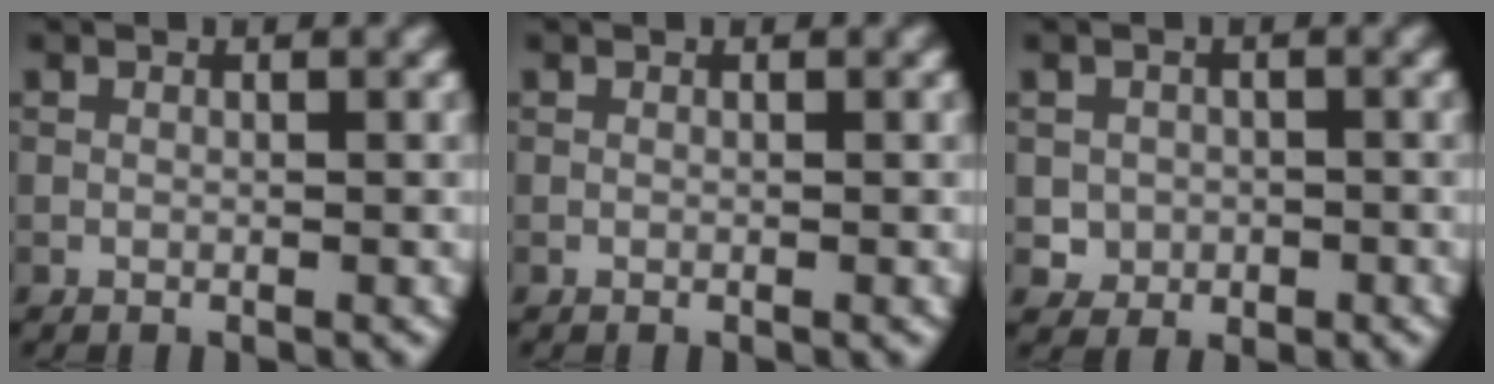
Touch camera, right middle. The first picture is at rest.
{"total": 0.0}
{"total": 1.9, "force": [-0.3, 1.9, 0.3], "torque": [0.004, -0.005, -0.005]}